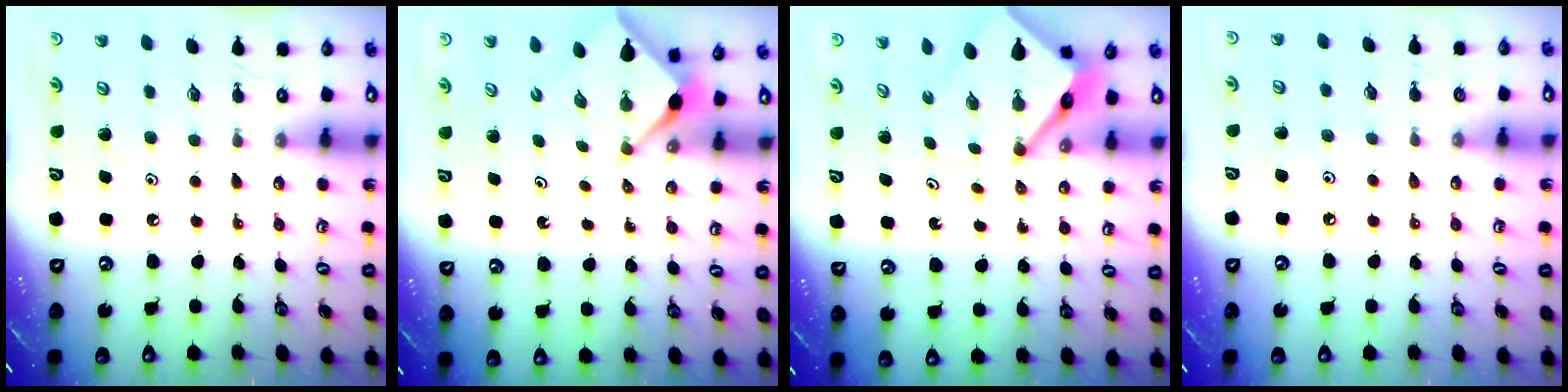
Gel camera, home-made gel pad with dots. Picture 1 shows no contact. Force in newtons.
{"total": 2.9, "press": 2.9, "slide": 0.4}
{"total": 6.8, "press": 6.8, "slide": 0.6}
{"total": 3.3, "press": 3.3, "slide": 0.5}